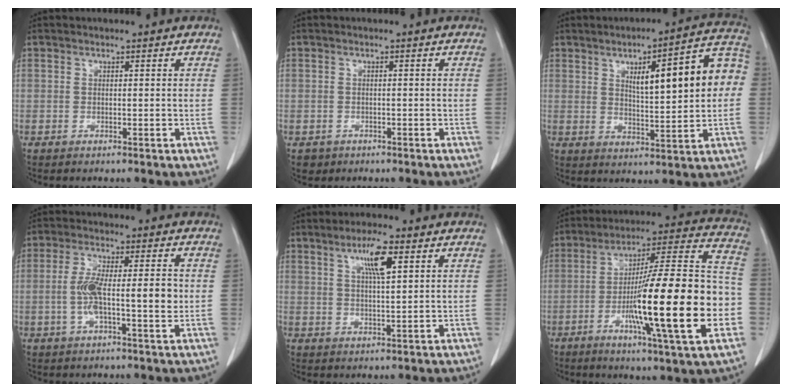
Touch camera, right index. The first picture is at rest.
{"total": 1.9, "force": [-0.9, 1.7, 0.0], "torque": [-0.001, 0.005, -0.009]}
{"total": 14.8, "force": [2.7, 3.0, 14.2], "torque": [-0.193, 0.033, 0.040]}
{"total": 8.9, "force": [-0.5, 1.9, 8.7], "torque": [-0.161, 0.012, -0.010]}
{"total": 5.9, "force": [2.7, 0.7, 5.2], "torque": [-0.093, 0.002, 0.047]}
{"total": 25.6, "force": [-6.2, 1.5, 24.8], "torque": [-0.347, -0.002, -0.104]}